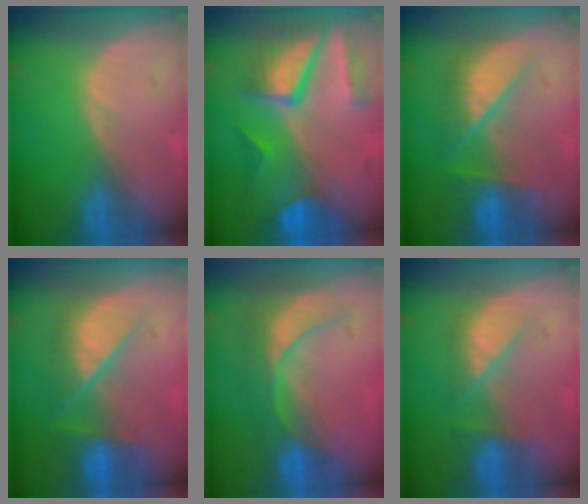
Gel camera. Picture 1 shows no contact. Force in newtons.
{"total": 10.4, "press": 8.8, "slide": 5.5}
{"total": 7.1, "press": 7.0, "slide": 0.6}
{"total": 7.8, "press": 7.6, "slide": 2.0}
{"total": 9.0, "press": 7.8, "slide": 4.6}
{"total": 5.4, "press": 5.4, "slide": 0.5}